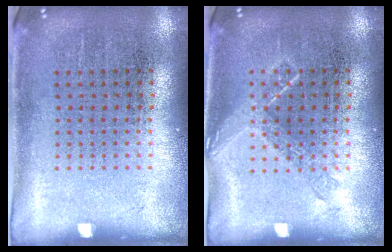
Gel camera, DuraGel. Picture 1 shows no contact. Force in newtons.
{"total": 1.0, "press": 0.9, "slide": 0.2}